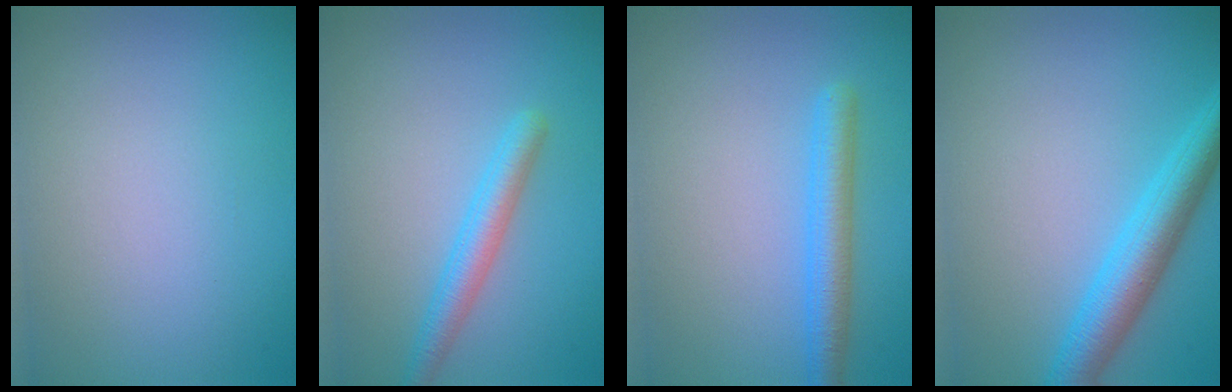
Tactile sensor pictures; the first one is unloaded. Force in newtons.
{"total": 2.8, "press": 2.8, "slide": 0.2}
{"total": 3.1, "press": 3.1, "slide": 0.1}
{"total": 4.9, "press": 4.9, "slide": 0.2}